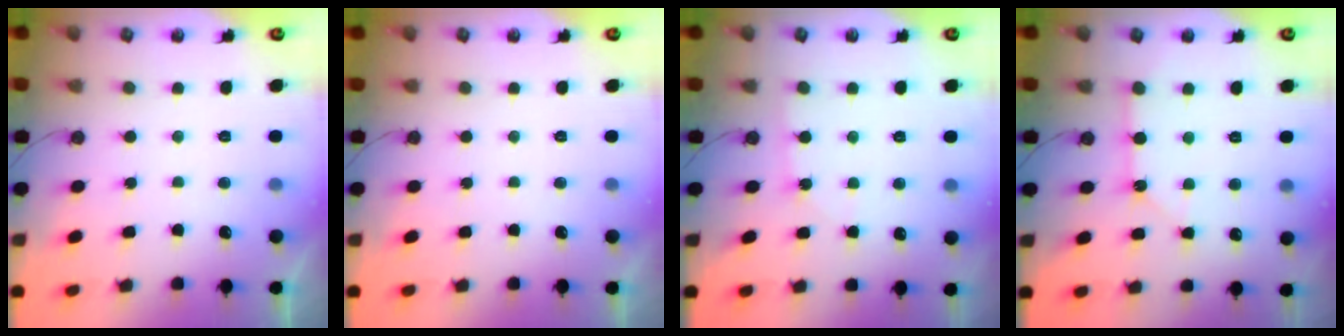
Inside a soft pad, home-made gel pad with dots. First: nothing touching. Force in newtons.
{"total": 0.0}
{"total": 3.5, "press": 3.5, "slide": 0.6}
{"total": 3.9, "press": 3.9, "slide": 0.3}